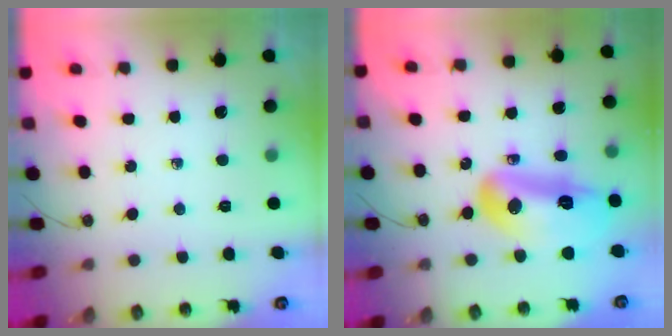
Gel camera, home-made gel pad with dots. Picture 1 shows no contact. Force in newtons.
{"total": 17.1, "press": 15.9, "slide": 6.4}